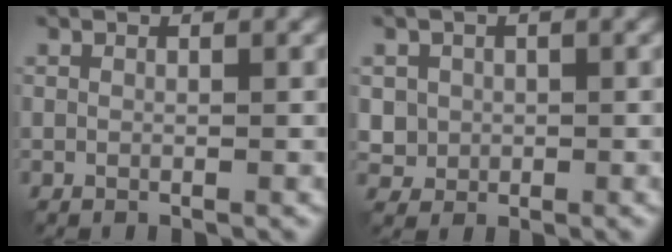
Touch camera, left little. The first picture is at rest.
{"total": 2.0, "force": [0.2, 2.0, 0.3], "torque": [-0.007, -0.003, 0.017]}